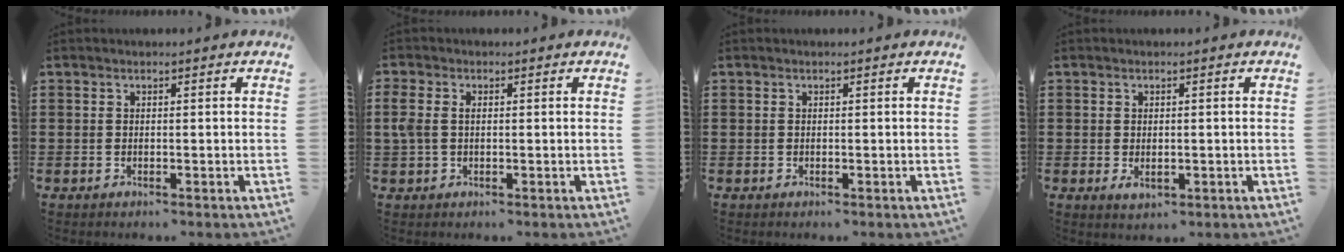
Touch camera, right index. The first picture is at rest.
{"total": 2.3, "force": [0.2, 1.6, 1.7], "torque": [-0.044, 0.005, 0.001]}
{"total": 0.0}
{"total": 1.7, "force": [-0.2, 0.8, 1.5], "torque": [-0.030, -0.002, -0.002]}